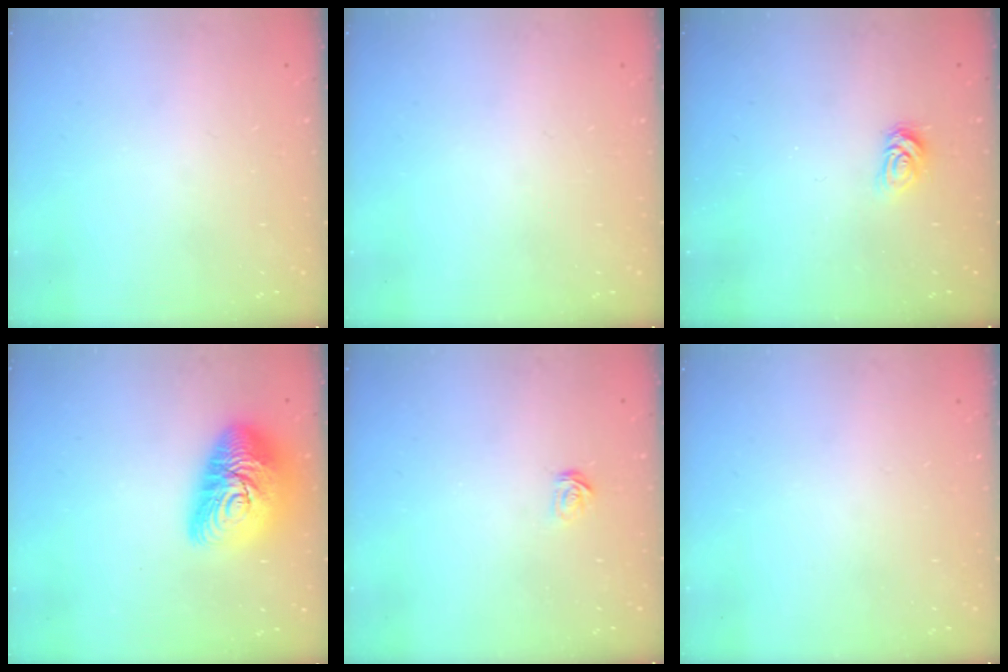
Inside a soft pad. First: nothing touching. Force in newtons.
{"total": 0.0}
{"total": 4.1, "press": 4.1, "slide": 0.6}
{"total": 16.5, "press": 16.4, "slide": 1.1}
{"total": 2.5, "press": 2.5, "slide": 0.2}
{"total": 0.0}